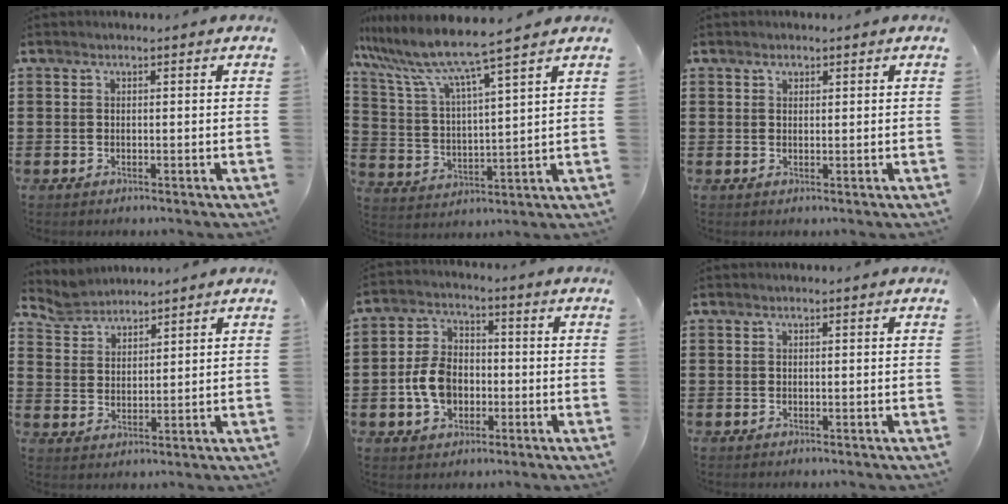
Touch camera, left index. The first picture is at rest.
{"total": 8.0, "force": [6.9, -0.6, 4.0], "torque": [-0.108, -0.045, 0.112]}
{"total": 0.9, "force": [0.6, 0.6, 0.3], "torque": [-0.009, 0.003, 0.011]}
{"total": 4.2, "force": [4.0, 1.3, -0.2], "torque": [-0.014, -0.011, 0.075]}
{"total": 7.2, "force": [-1.6, 5.3, 4.6], "torque": [-0.114, 0.006, -0.036]}
{"total": 0.0}